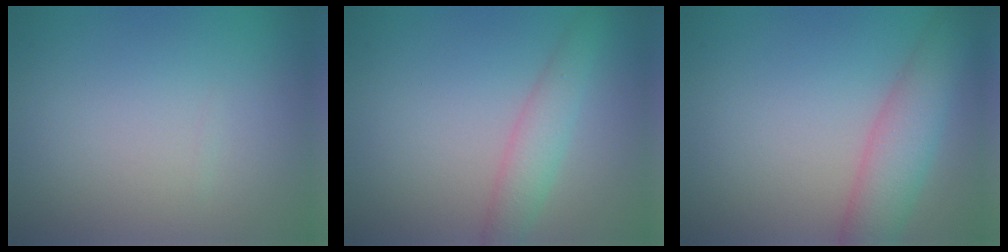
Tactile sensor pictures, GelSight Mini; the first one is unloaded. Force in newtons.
{"total": 2.8, "press": 2.8, "slide": 0.0}
{"total": 5.1, "press": 5.1, "slide": 0.3}